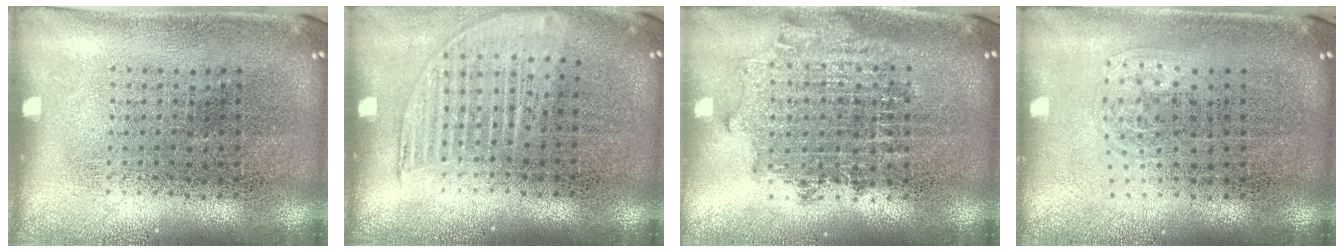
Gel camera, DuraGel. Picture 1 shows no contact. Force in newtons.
{"total": 1.3, "press": 1.2, "slide": 0.6}
{"total": 1.7, "press": 1.4, "slide": 1.0}
{"total": 0.9, "press": 0.6, "slide": 0.7}